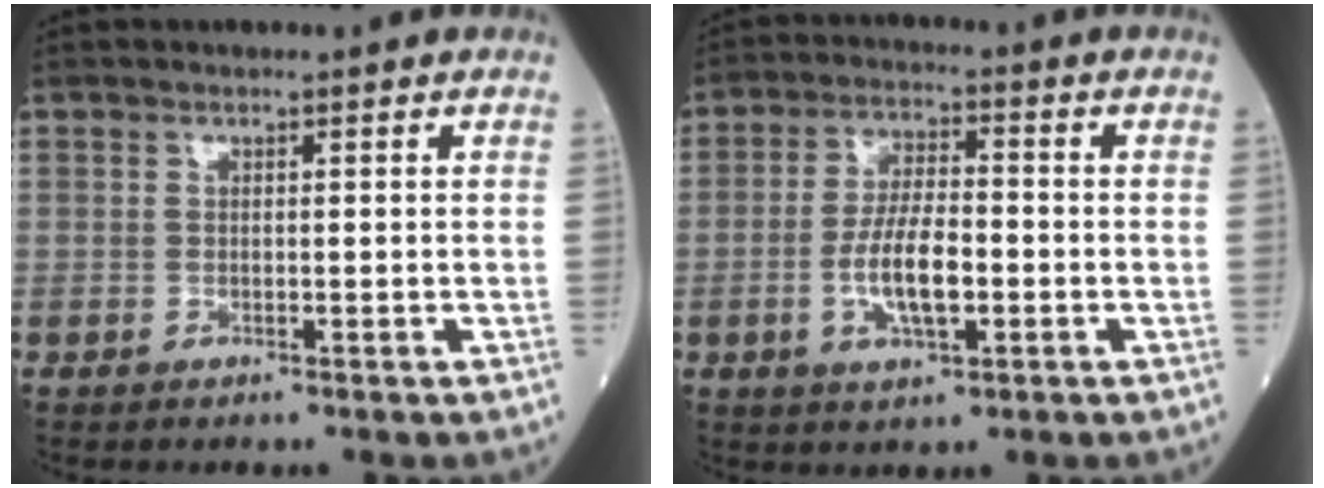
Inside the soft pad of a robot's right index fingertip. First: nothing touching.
{"total": 8.4, "force": [-2.0, 2.7, 7.7], "torque": [-0.155, 0.003, -0.036]}